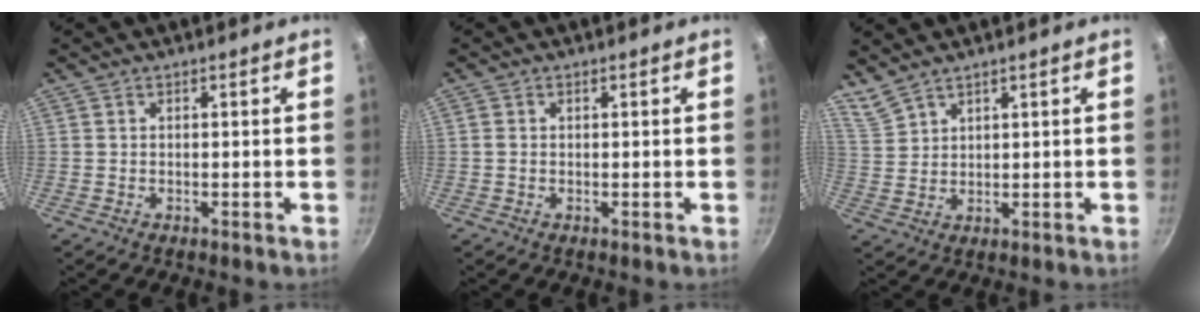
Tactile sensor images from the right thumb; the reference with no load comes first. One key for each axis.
{"total": 1.0, "fx": 0.2, "fy": 0.8, "fz": 0.6, "tx": -0.011, "ty": 0.004, "tz": 0.003}
{"total": 4.0, "fx": 3.7, "fy": 1.2, "fz": 1.1, "tx": -0.023, "ty": -0.011, "tz": 0.084}